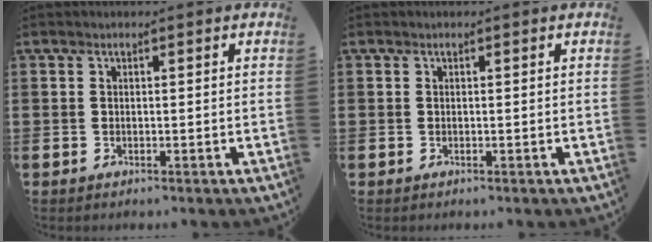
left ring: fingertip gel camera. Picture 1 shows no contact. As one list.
[{"total": 0.0}]